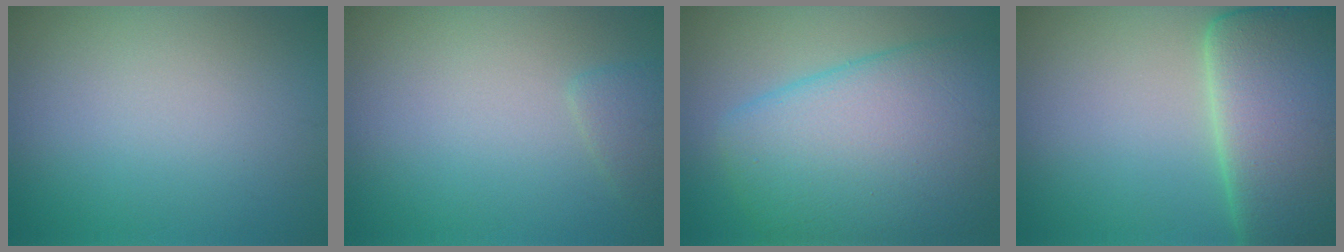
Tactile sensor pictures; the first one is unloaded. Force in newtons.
{"total": 1.3, "press": 1.3, "slide": 0.1}
{"total": 10.2, "press": 10.2, "slide": 0.4}
{"total": 12.5, "press": 12.5, "slide": 0.7}